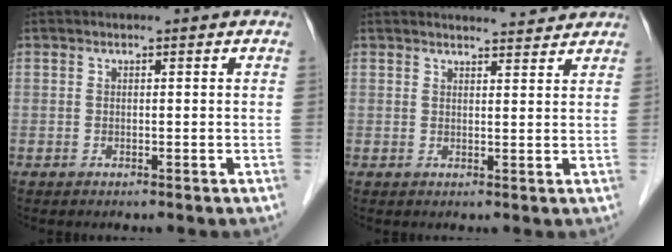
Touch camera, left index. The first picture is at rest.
{"total": 4.1, "force": [4.1, 0.4, 0.4], "torque": [-0.013, 0.005, 0.049]}